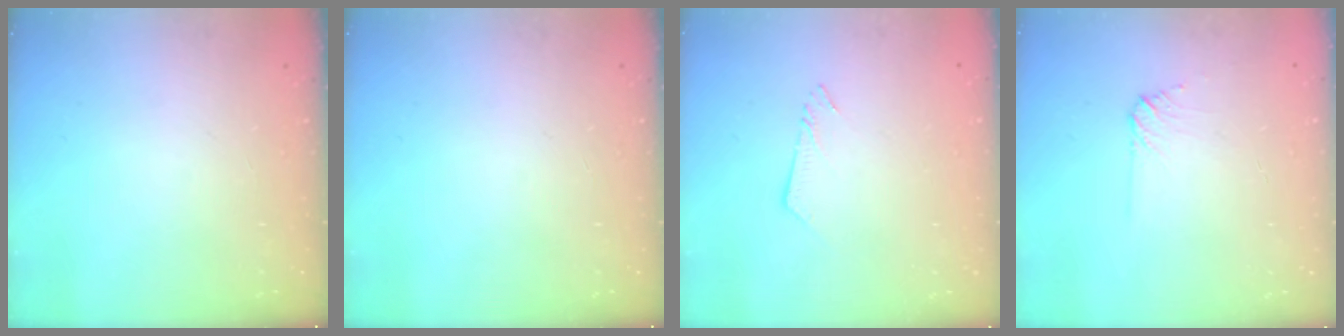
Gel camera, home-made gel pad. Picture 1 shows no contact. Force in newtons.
{"total": 0.0}
{"total": 2.4, "press": 2.4, "slide": 0.3}
{"total": 5.3, "press": 5.2, "slide": 0.9}